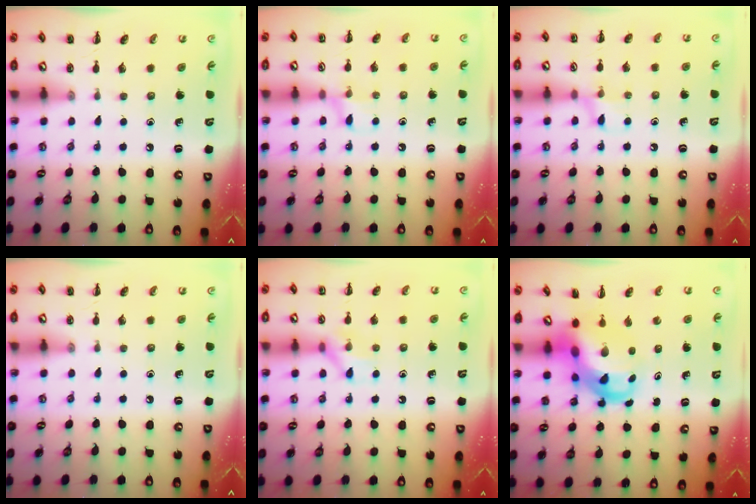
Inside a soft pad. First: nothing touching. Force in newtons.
{"total": 6.8, "press": 6.6, "slide": 1.6}
{"total": 6.8, "press": 6.6, "slide": 1.6}
{"total": 0.0}
{"total": 7.9, "press": 7.9, "slide": 0.6}
{"total": 7.4, "press": 7.1, "slide": 2.2}